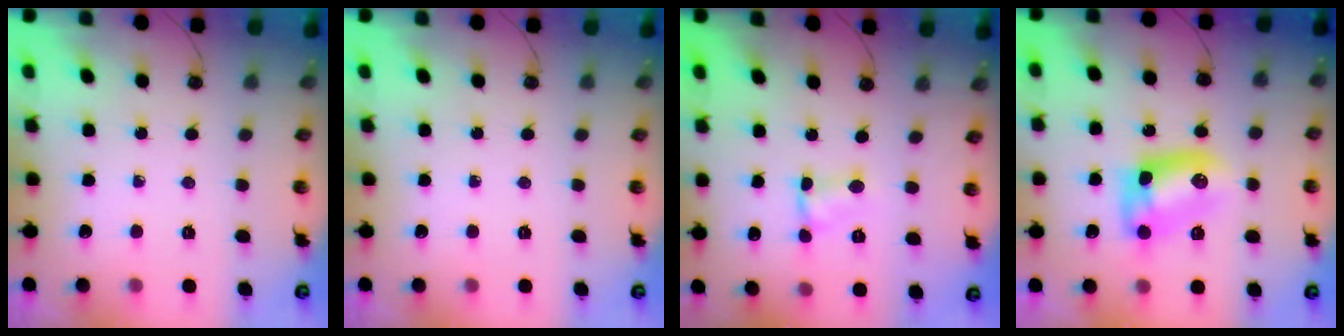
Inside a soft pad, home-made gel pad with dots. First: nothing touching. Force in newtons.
{"total": 0.0}
{"total": 1.8, "press": 1.8, "slide": 0.3}
{"total": 9.7, "press": 9.6, "slide": 0.5}